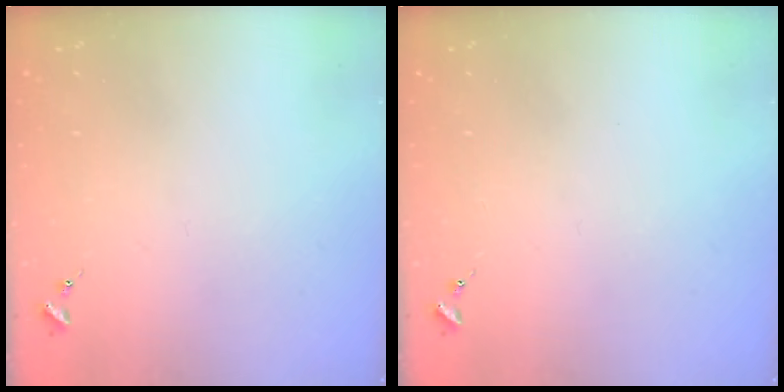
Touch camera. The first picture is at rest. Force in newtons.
{"total": 0.0}